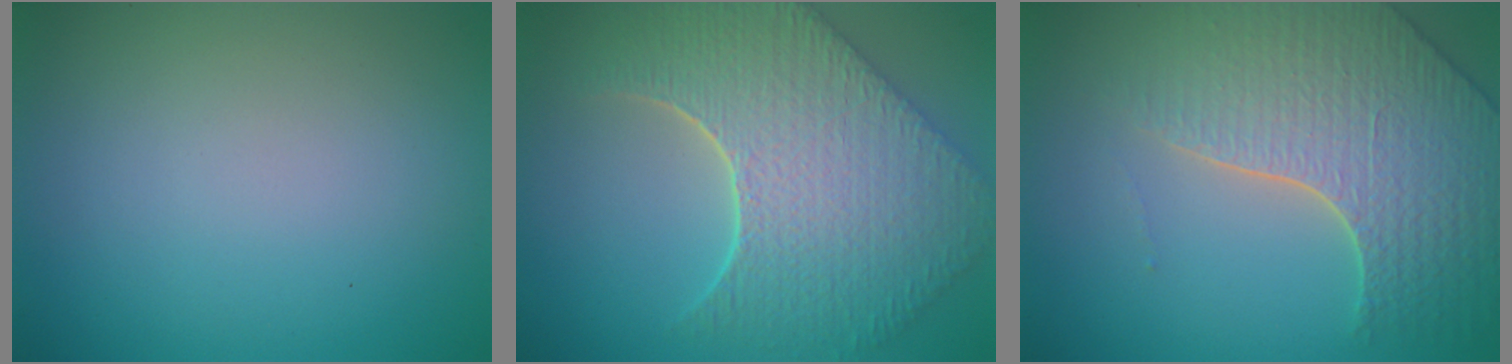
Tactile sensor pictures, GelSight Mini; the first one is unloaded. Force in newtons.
{"total": 9.8, "press": 7.0, "slide": 6.9}
{"total": 5.8, "press": 4.9, "slide": 3.0}